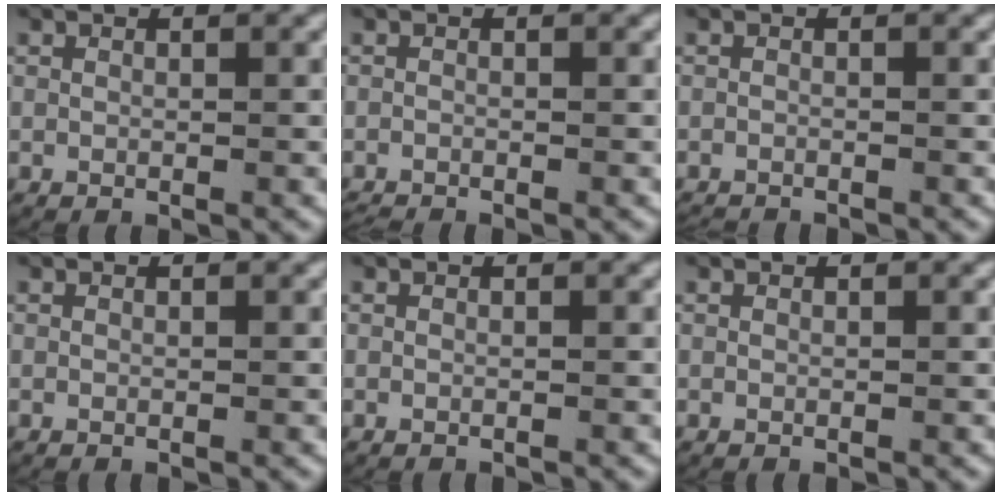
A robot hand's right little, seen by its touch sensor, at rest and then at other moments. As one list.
[{"total": 1.3, "force": [-1.3, 0.2, 0.2], "torque": [-0.011, -0.012, -0.017]}, {"total": 1.6, "force": [-1.6, 0.2, 0.1], "torque": [-0.009, -0.012, -0.022]}, {"total": 0.0}, {"total": 0.0}, {"total": 0.0}]